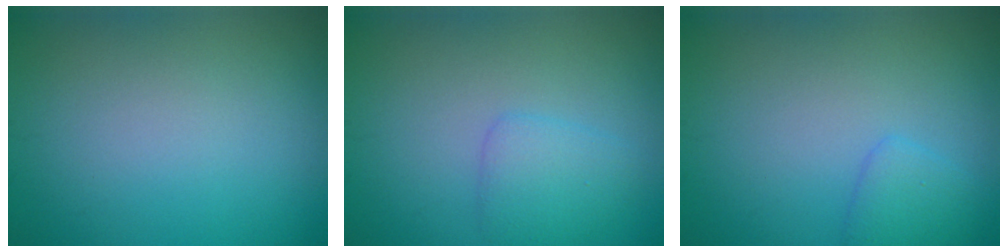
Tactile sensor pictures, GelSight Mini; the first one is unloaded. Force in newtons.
{"total": 2.2, "press": 2.2, "slide": 0.1}
{"total": 1.7, "press": 1.7, "slide": 0.2}